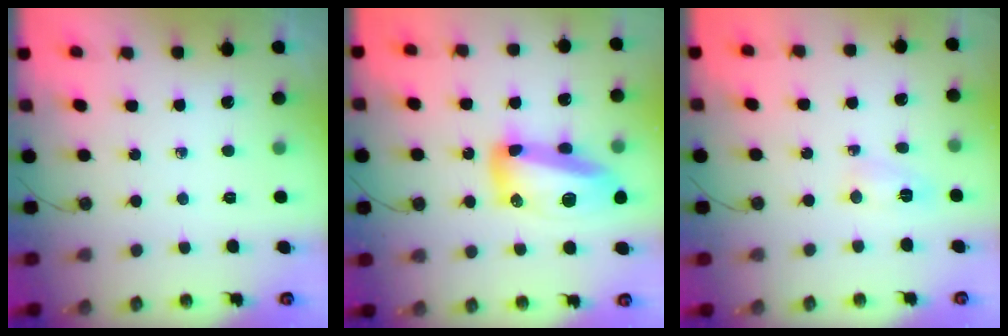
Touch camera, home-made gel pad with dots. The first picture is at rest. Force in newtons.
{"total": 16.6, "press": 16.5, "slide": 1.1}
{"total": 2.5, "press": 2.1, "slide": 1.4}